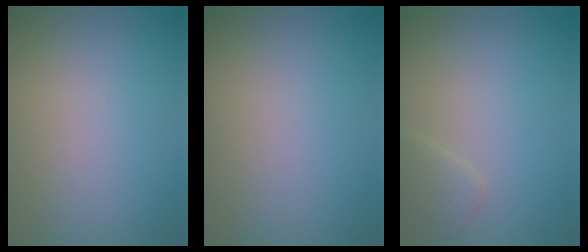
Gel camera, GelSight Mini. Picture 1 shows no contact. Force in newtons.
{"total": 0.0}
{"total": 1.4, "press": 1.4, "slide": 0.1}